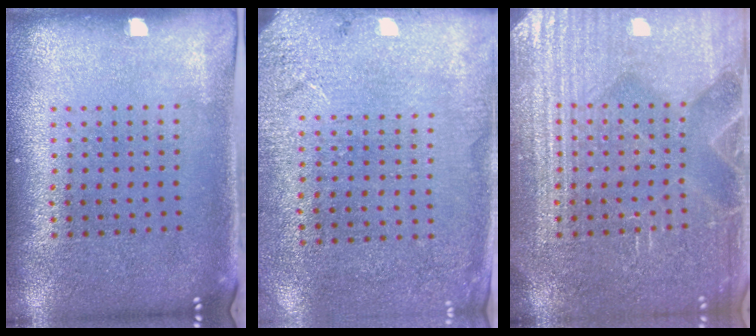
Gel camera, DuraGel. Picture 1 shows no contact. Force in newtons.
{"total": 2.6, "press": 2.4, "slide": 0.9}
{"total": 5.6, "press": 5.5, "slide": 0.9}